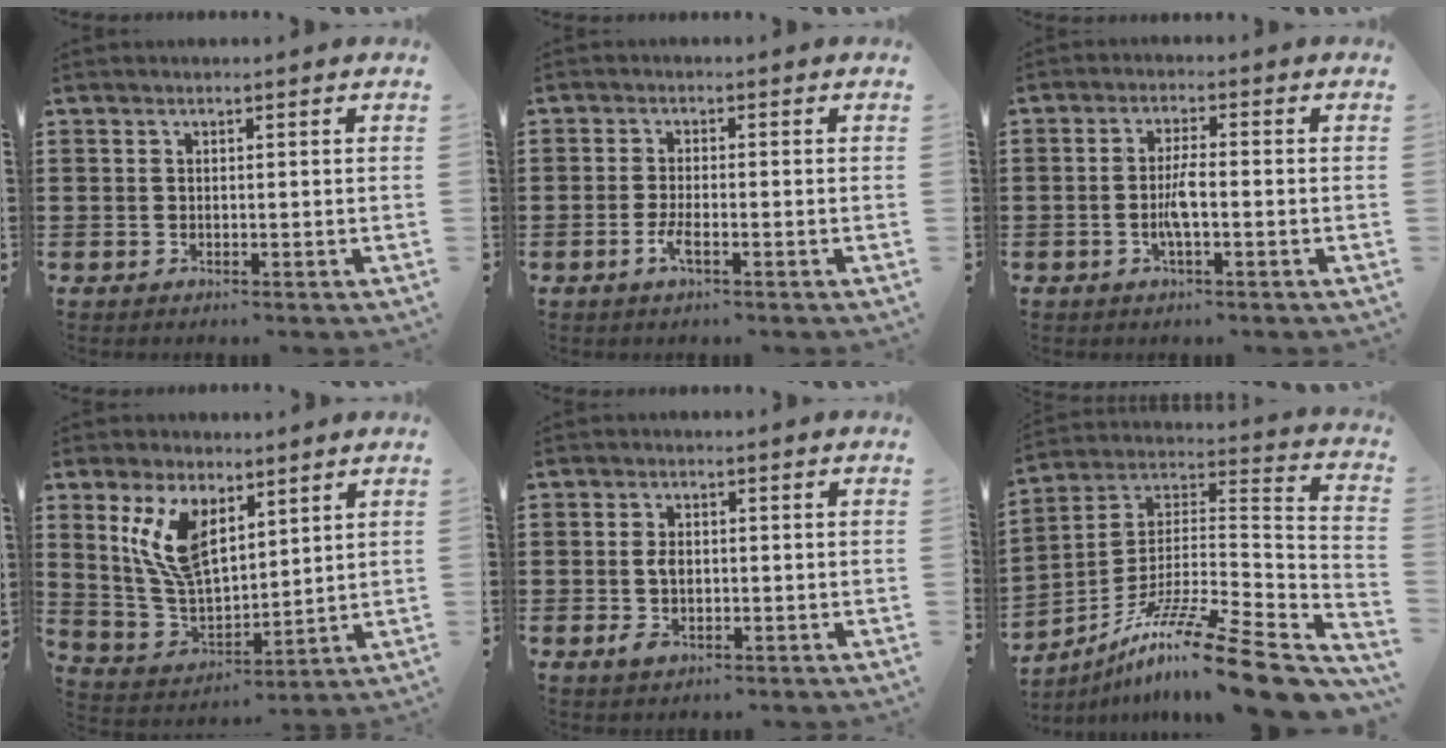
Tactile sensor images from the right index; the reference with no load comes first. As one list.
[{"total": 2.7, "force": [-1.2, 0.6, 2.4], "torque": [-0.056, -0.007, -0.025]}, {"total": 3.5, "force": [-0.9, 0.6, 3.3], "torque": [-0.074, -0.004, -0.021]}, {"total": 10.5, "force": [5.0, 5.2, 7.7], "torque": [-0.183, -0.008, 0.091]}, {"total": 3.1, "force": [-0.4, 1.9, 2.4], "torque": [-0.054, 0.001, -0.011]}, {"total": 15.1, "force": [-11.1, 0.8, 10.2], "torque": [-0.167, 0.011, -0.204]}]